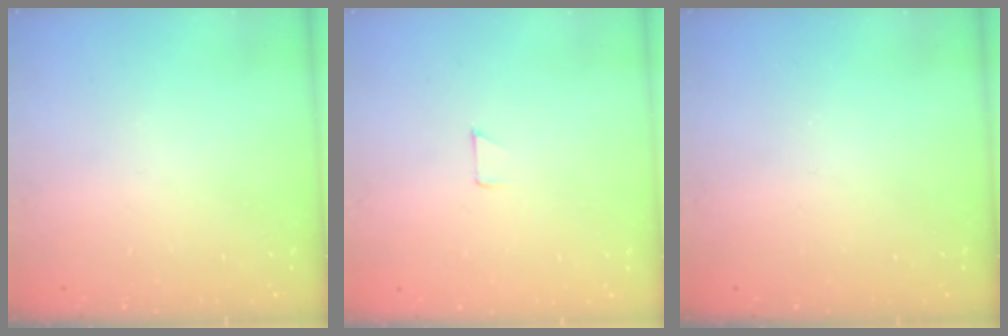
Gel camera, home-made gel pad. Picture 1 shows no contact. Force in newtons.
{"total": 3.2, "press": 3.2, "slide": 0.3}
{"total": 0.0}